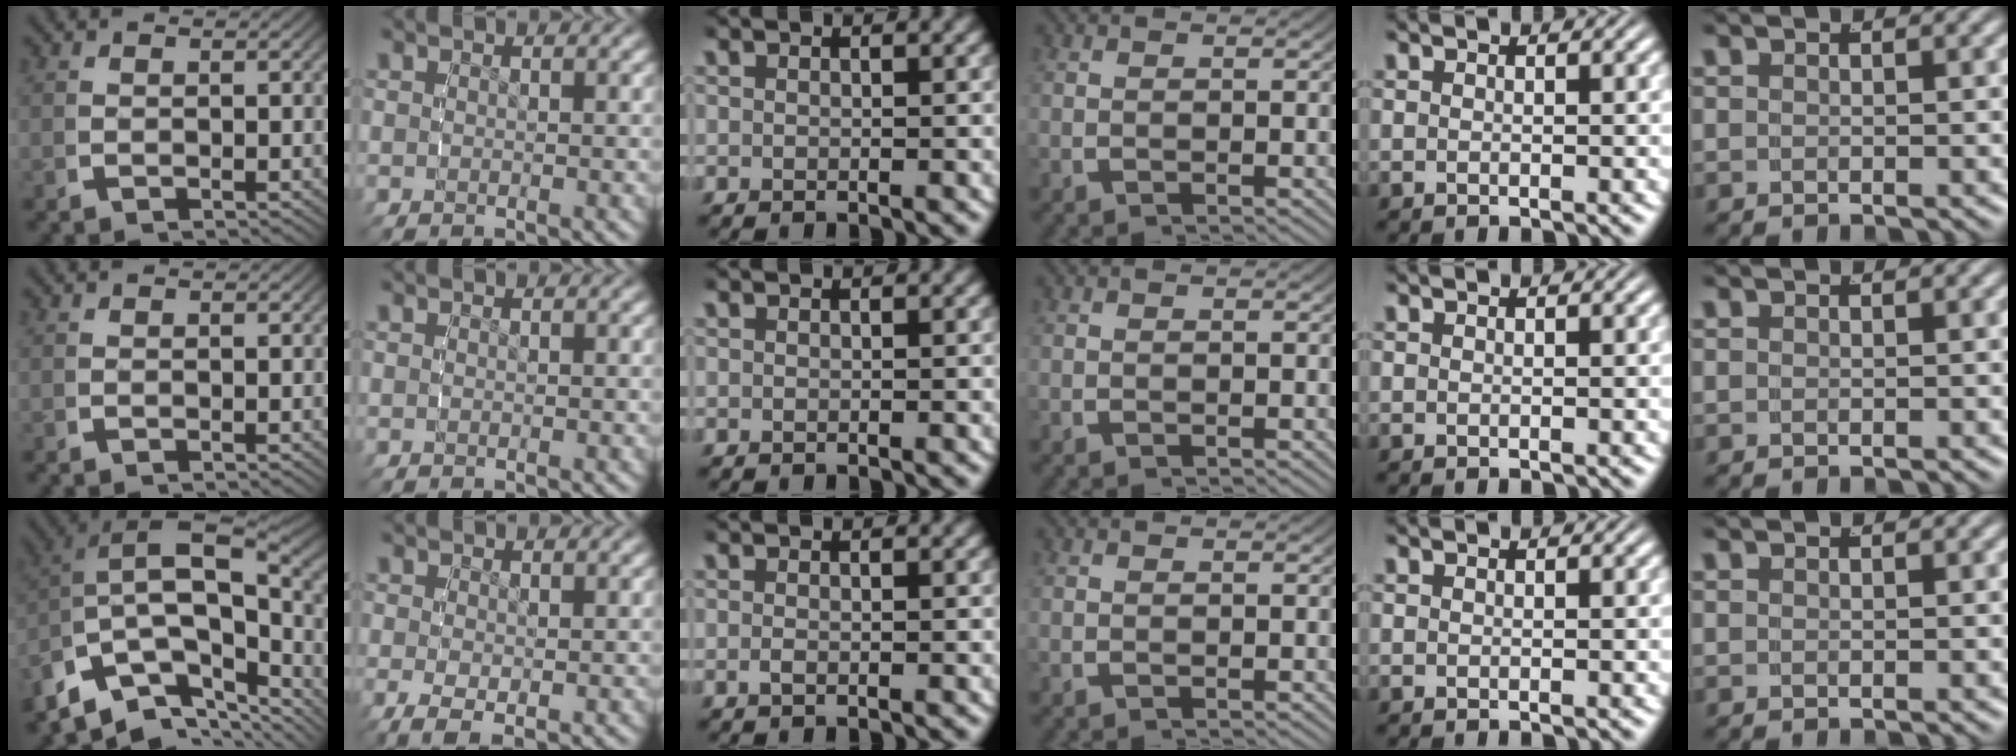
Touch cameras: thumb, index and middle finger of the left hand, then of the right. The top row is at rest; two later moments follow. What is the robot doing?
{"motion": "grasp_and_lifting", "object": "backpack"}